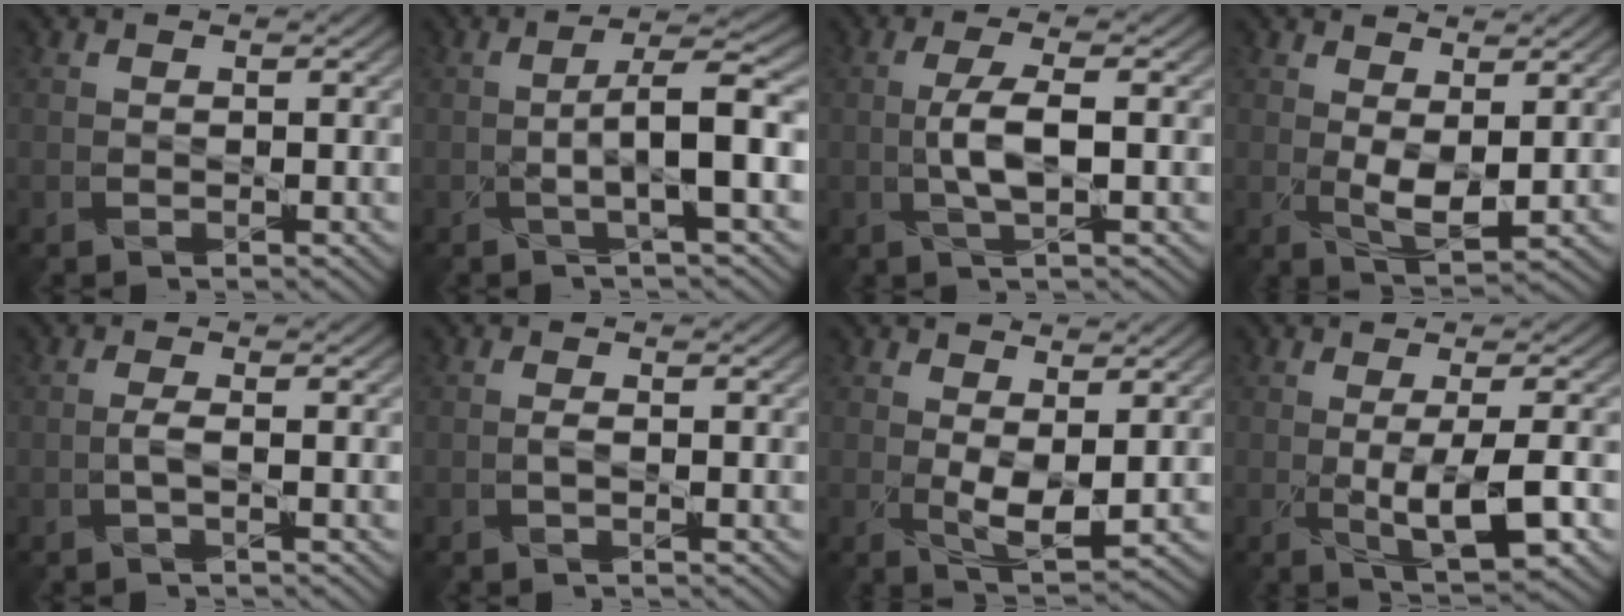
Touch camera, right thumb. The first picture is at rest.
{"total": 4.9, "force": [-1.7, 0.0, 4.6], "torque": [-0.072, 0.017, -0.030]}
{"total": 3.0, "force": [-0.4, 0.0, 3.0], "torque": [-0.071, 0.007, -0.006]}
{"total": 3.7, "force": [0.9, 1.7, 3.2], "torque": [-0.076, -0.006, 0.023]}
{"total": 1.1, "force": [-0.6, -0.6, 0.7], "torque": [-0.022, 0.004, -0.011]}
{"total": 0.7, "force": [-0.5, -0.4, 0.3], "torque": [-0.010, 0.002, -0.006]}
{"total": 4.2, "force": [0.7, 2.0, 3.6], "torque": [-0.084, -0.007, 0.021]}
{"total": 5.4, "force": [-1.4, 1.1, 5.1], "torque": [-0.098, -0.013, -0.013]}